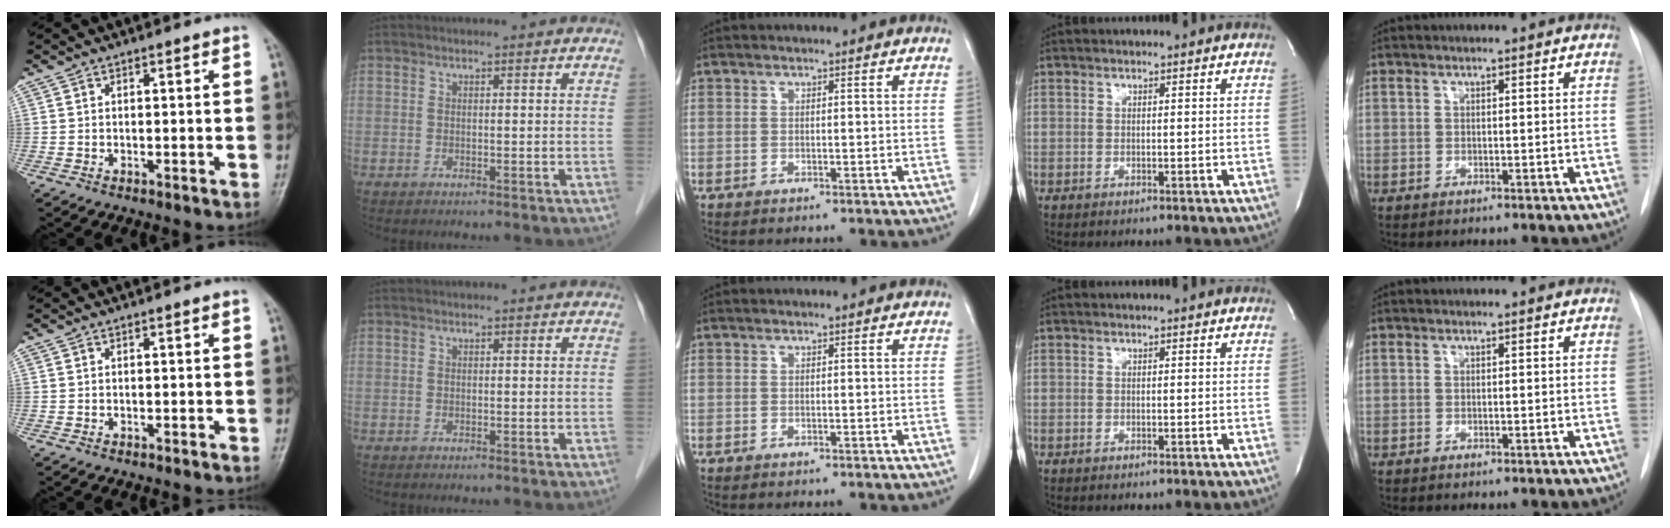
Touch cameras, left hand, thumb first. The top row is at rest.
{}